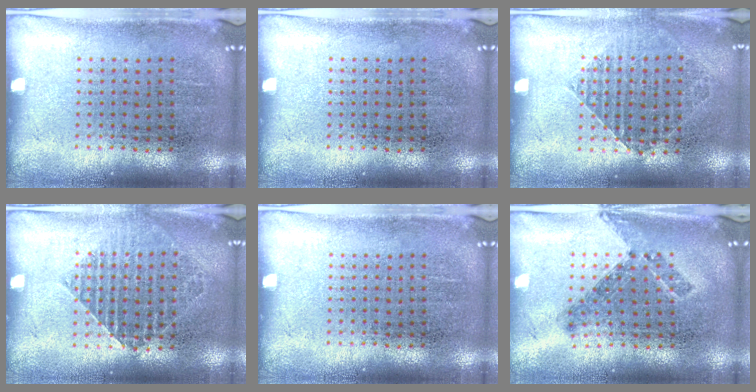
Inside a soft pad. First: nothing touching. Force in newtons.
{"total": 0.0}
{"total": 1.0, "press": 1.0, "slide": 0.2}
{"total": 1.3, "press": 1.2, "slide": 0.4}
{"total": 0.0}
{"total": 0.8, "press": 0.8, "slide": 0.3}